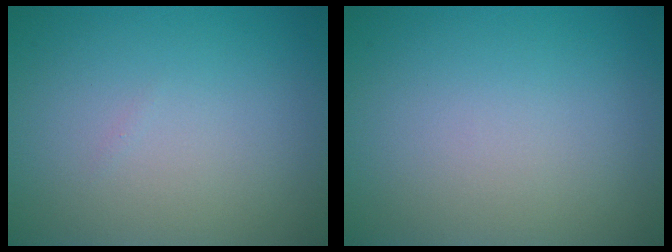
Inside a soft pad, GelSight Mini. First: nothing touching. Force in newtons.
{"total": 0.0}